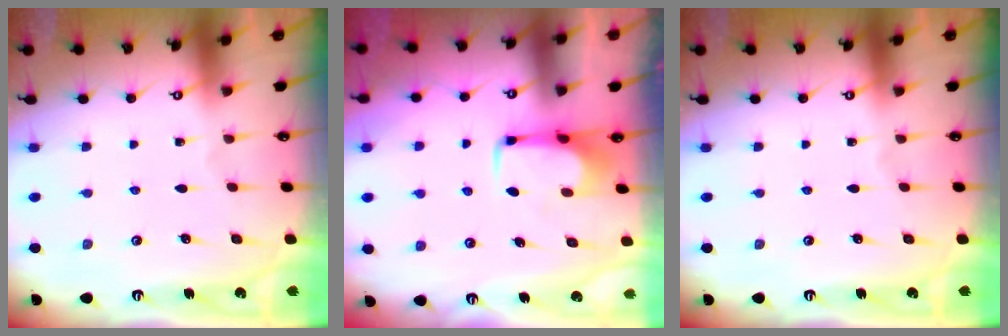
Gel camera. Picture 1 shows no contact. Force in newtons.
{"total": 1.7, "press": 1.6, "slide": 0.5}
{"total": 0.0}